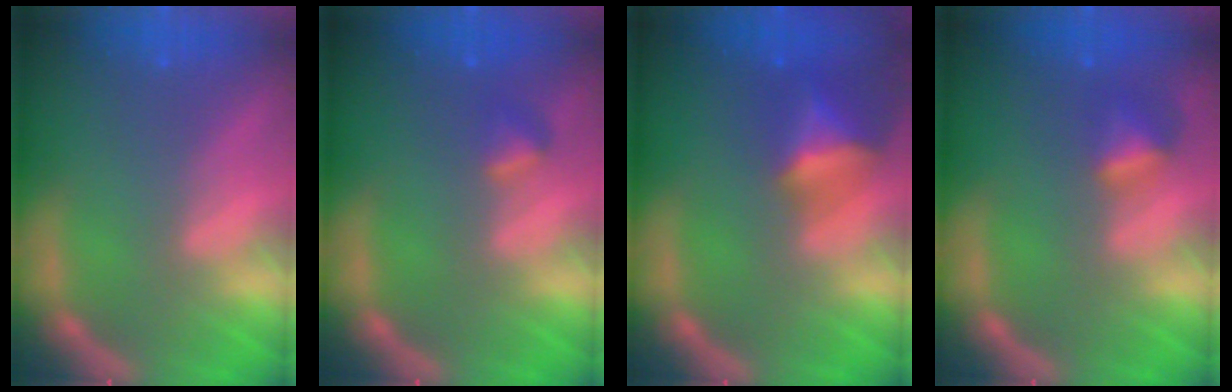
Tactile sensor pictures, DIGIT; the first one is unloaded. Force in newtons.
{"total": 1.4}
{"total": 5.5}
{"total": 2.4}